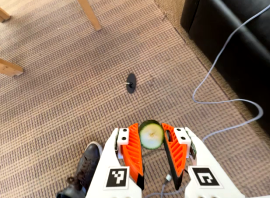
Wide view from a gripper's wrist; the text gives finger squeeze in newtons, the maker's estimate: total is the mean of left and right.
{"total": 9.9, "left": 9.7, "right": 10.2}